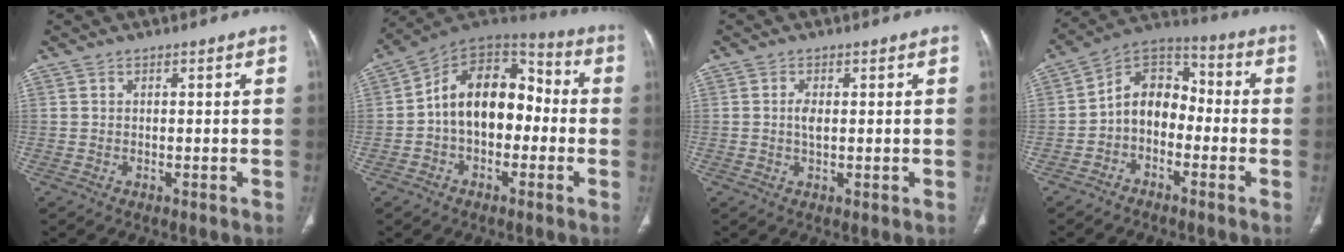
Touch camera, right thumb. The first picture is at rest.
{"total": 15.6, "force": [-1.3, 10.4, 11.6], "torque": [-0.148, 0.050, -0.035]}
{"total": 2.2, "force": [0.2, 1.0, 2.0], "torque": [-0.039, -0.002, 0.003]}
{"total": 10.1, "force": [-2.3, 7.4, 6.4], "torque": [-0.079, 0.051, -0.059]}